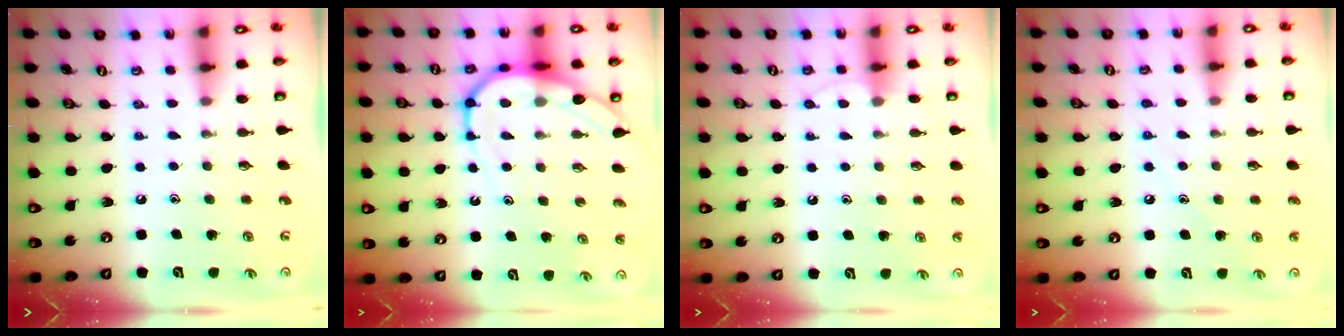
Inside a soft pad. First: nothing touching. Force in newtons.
{"total": 10.2, "press": 10.2, "slide": 1.0}
{"total": 3.9, "press": 3.9, "slide": 0.3}
{"total": 6.5, "press": 6.4, "slide": 0.8}